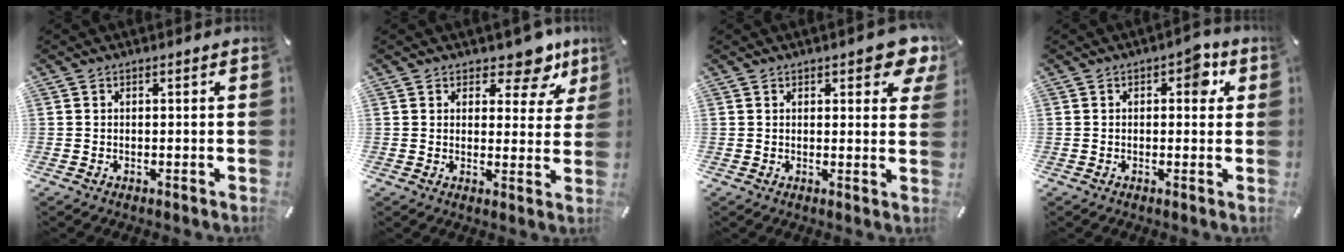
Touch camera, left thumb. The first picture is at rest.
{"total": 8.5, "force": [5.8, 4.2, 4.5], "torque": [-0.043, -0.043, 0.096]}
{"total": 5.9, "force": [3.6, 2.6, 3.9], "torque": [-0.044, -0.017, 0.058]}
{"total": 5.0, "force": [1.2, 2.8, 3.9], "torque": [-0.034, -0.005, 0.007]}